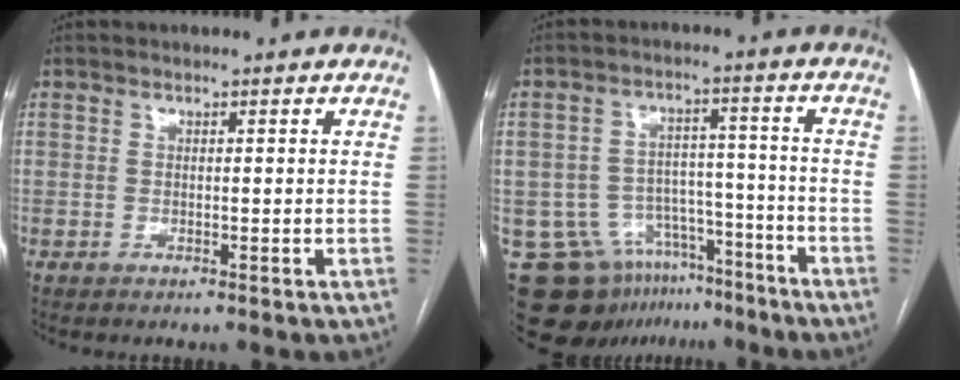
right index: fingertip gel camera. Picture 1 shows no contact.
{"total": 12.0, "force": [-10.2, 6.2, 0.7], "torque": [-0.010, 0.051, -0.149]}